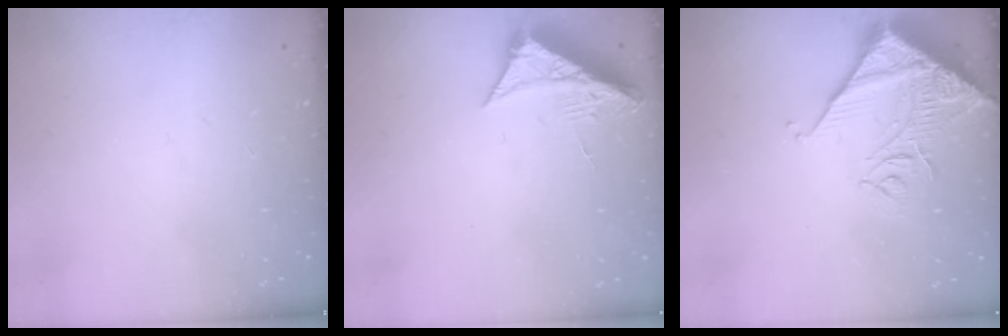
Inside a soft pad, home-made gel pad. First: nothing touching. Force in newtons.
{"total": 7.7, "press": 7.7, "slide": 0.4}
{"total": 13.9, "press": 13.8, "slide": 1.7}